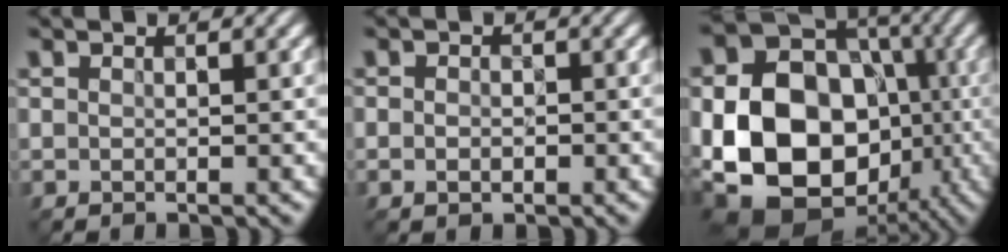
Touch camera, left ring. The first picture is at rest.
{"total": 1.3, "force": [-0.4, 1.0, 0.8], "torque": [-0.010, -0.001, -0.006]}
{"total": 16.8, "force": [-3.5, 12.7, 10.4], "torque": [-0.185, -0.010, -0.058]}